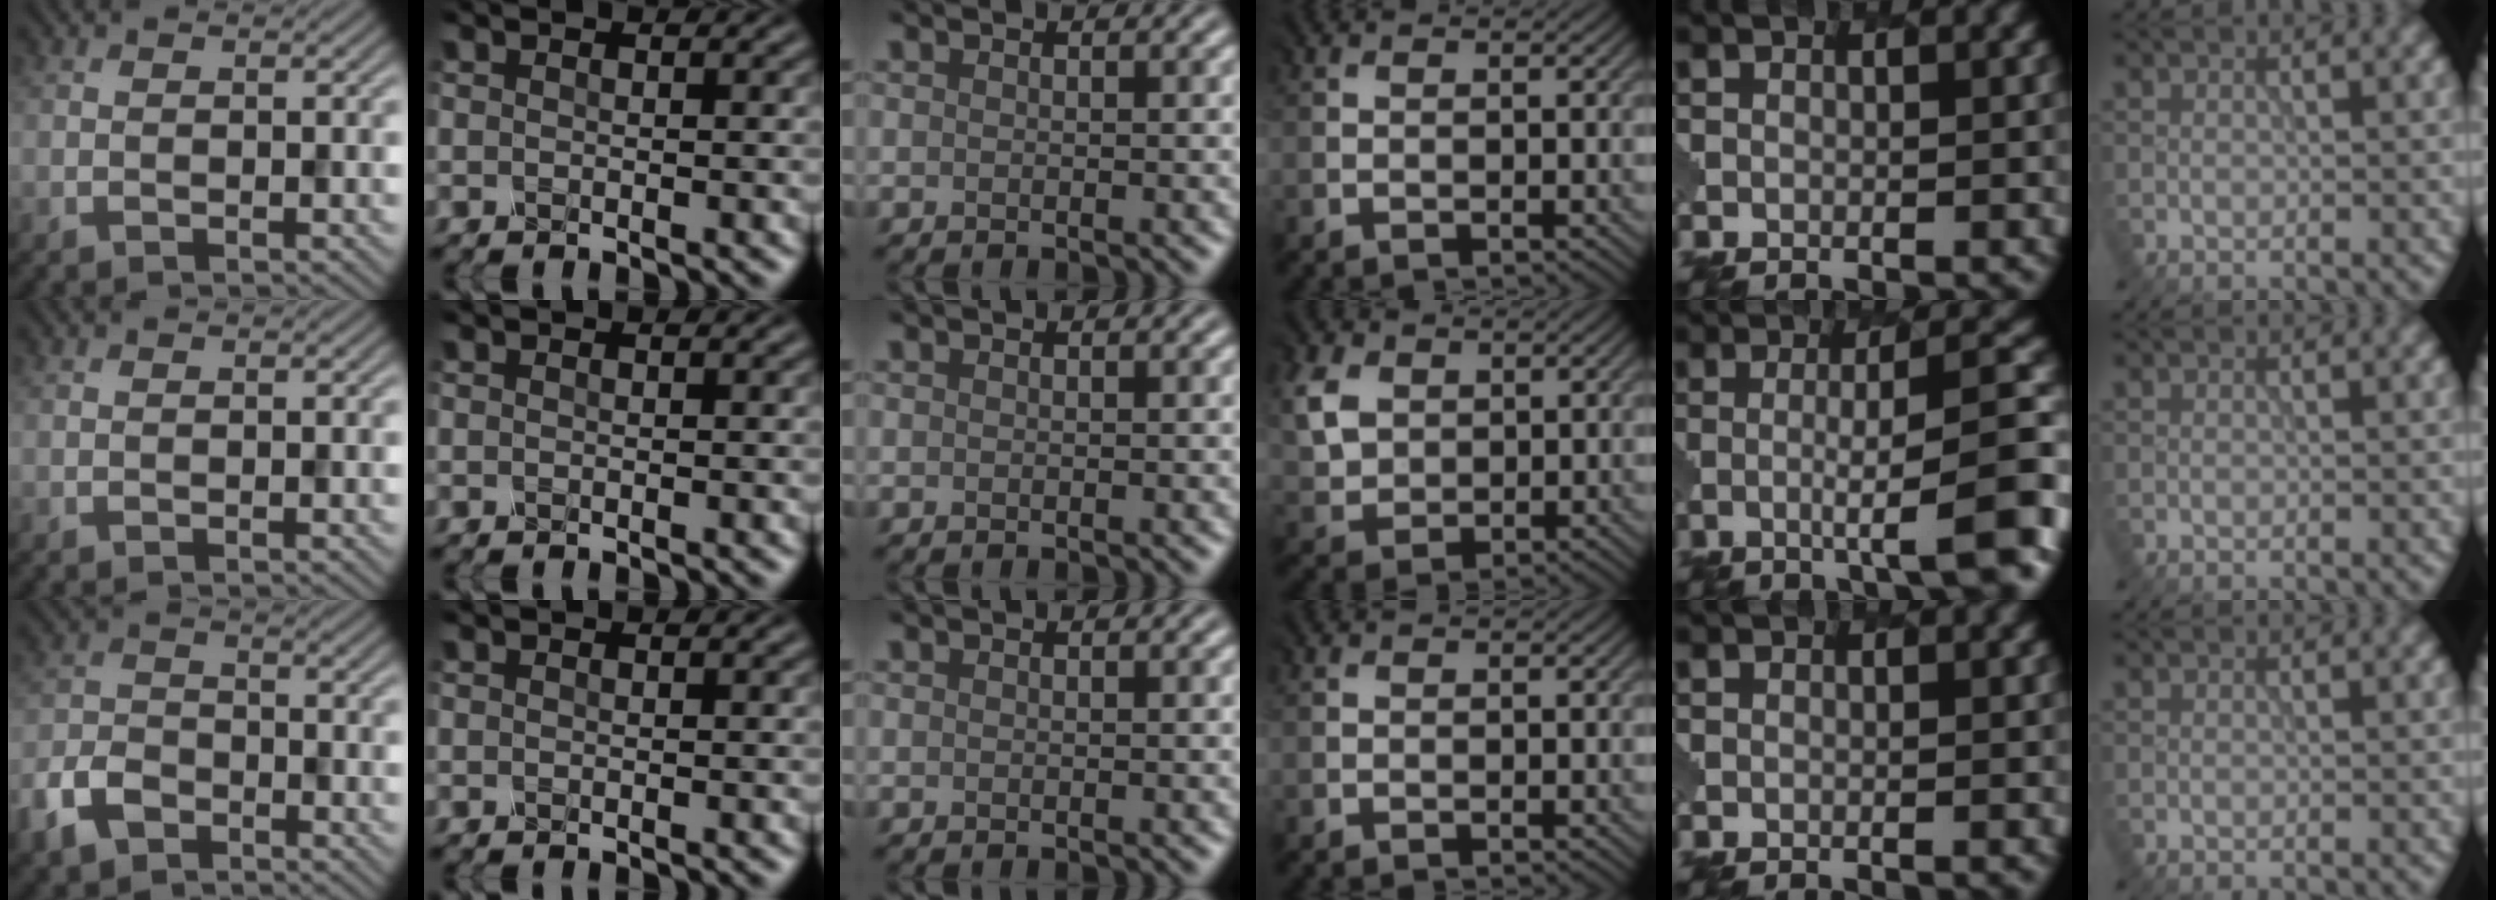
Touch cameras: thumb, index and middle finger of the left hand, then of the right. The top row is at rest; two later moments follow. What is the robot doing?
{"motion": "dispense", "object": "pipette"}